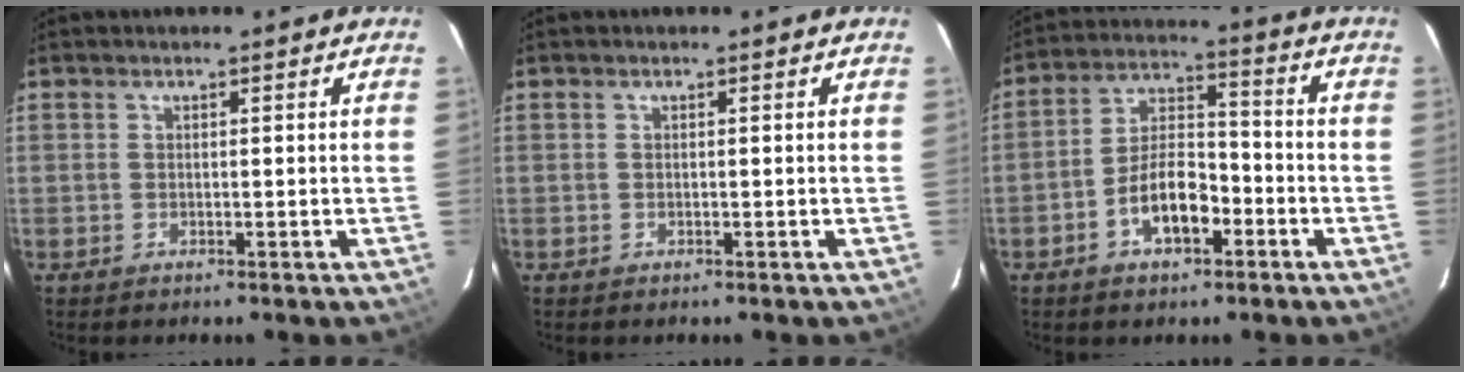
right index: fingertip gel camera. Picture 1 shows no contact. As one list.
[{"total": 0.0}, {"total": 9.5, "force": [-4.4, 4.5, 7.1], "torque": [-0.136, 0.021, -0.071]}]